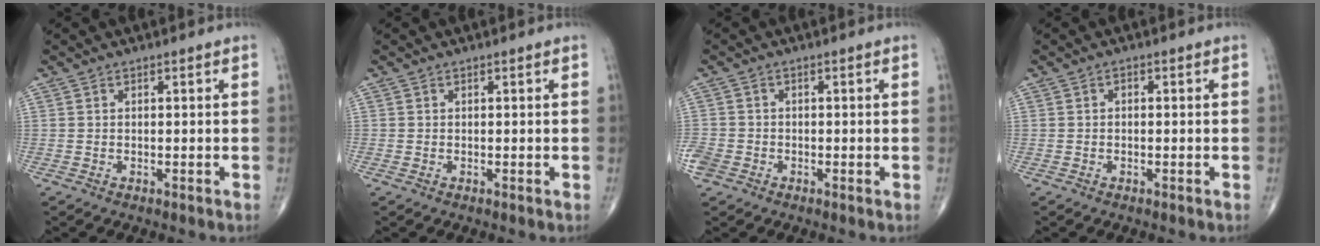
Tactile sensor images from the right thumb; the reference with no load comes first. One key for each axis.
{"total": 0.0}
{"total": 3.5, "fx": -1.6, "fy": 2.8, "fz": 1.4, "tx": -0.029, "ty": 0.004, "tz": -0.033}
{"total": 0.7, "fx": 0.0, "fy": 0.5, "fz": 0.5, "tx": -0.006, "ty": 0.003, "tz": -0.002}